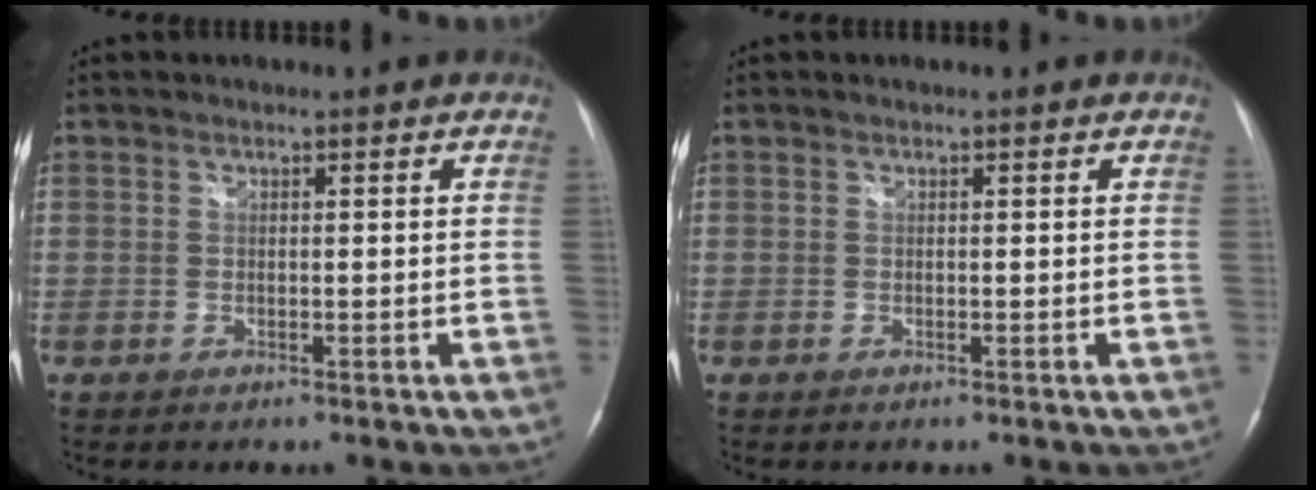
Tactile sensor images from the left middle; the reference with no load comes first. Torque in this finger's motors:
{"motor_torque": [0.00, 0.00, 0.06, 0.00]}